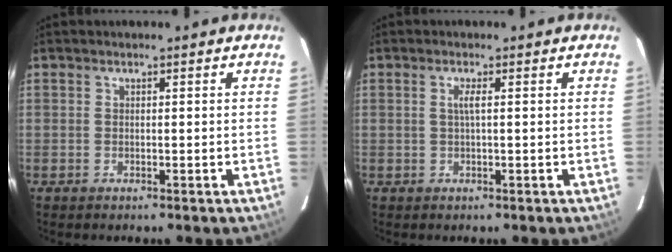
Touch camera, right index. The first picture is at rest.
{"total": 1.4, "force": [0.2, -0.2, 1.4], "torque": [-0.028, 0.000, 0.003]}